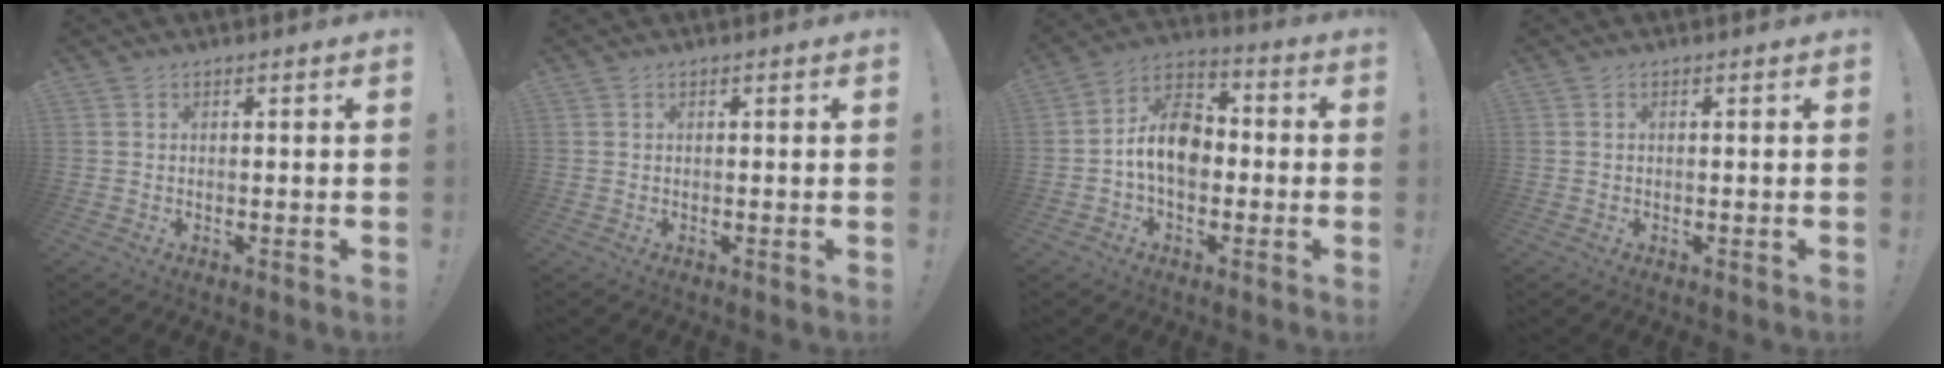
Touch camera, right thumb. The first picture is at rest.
{"total": 0.0}
{"total": 12.8, "force": [-1.3, 8.7, 9.2], "torque": [-0.162, 0.019, -0.024]}
{"total": 0.0}